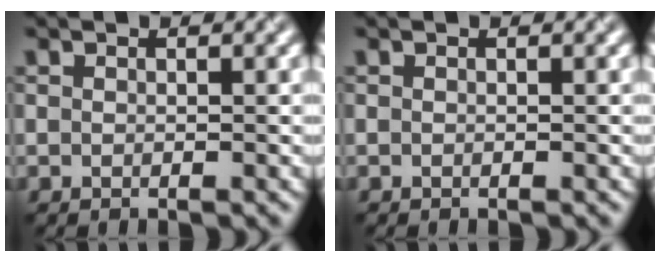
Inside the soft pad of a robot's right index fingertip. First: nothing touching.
{"total": 0.0}